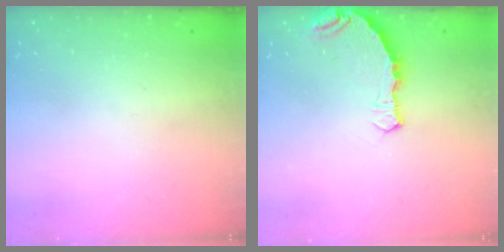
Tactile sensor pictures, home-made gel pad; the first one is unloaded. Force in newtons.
{"total": 7.8, "press": 6.4, "slide": 4.4}